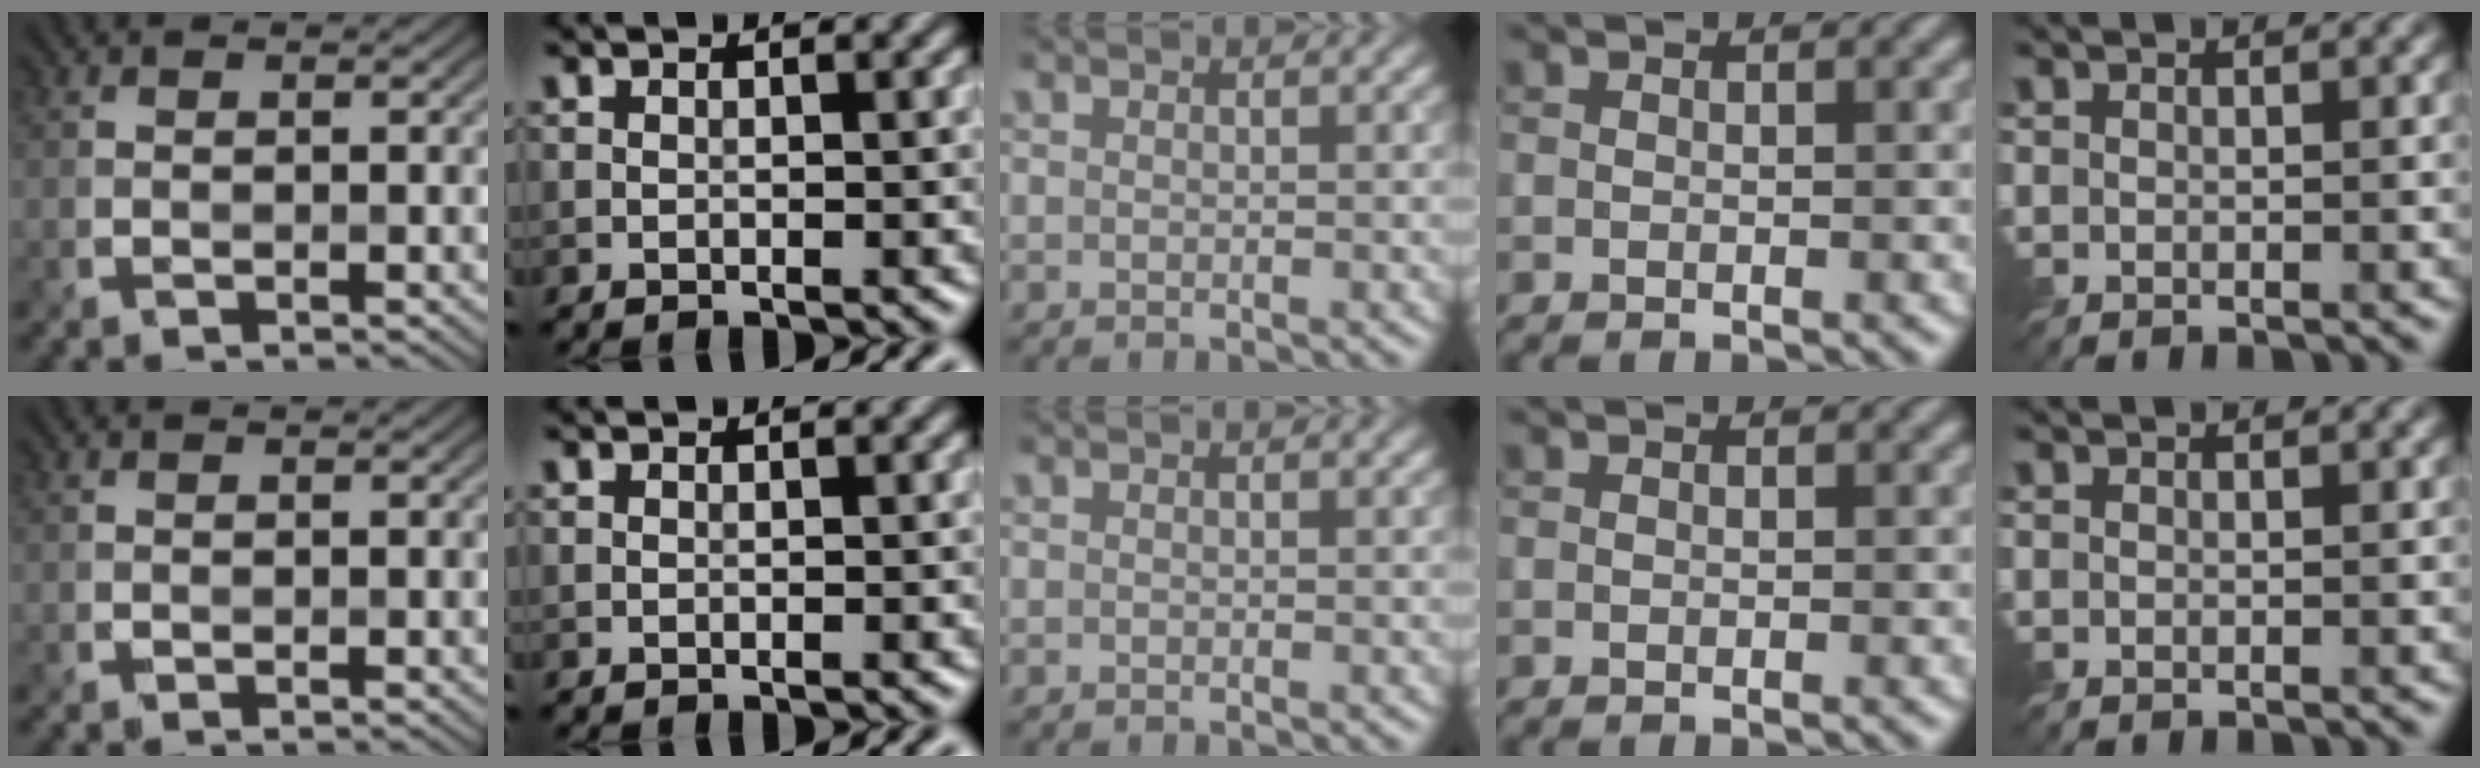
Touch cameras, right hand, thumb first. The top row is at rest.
{}